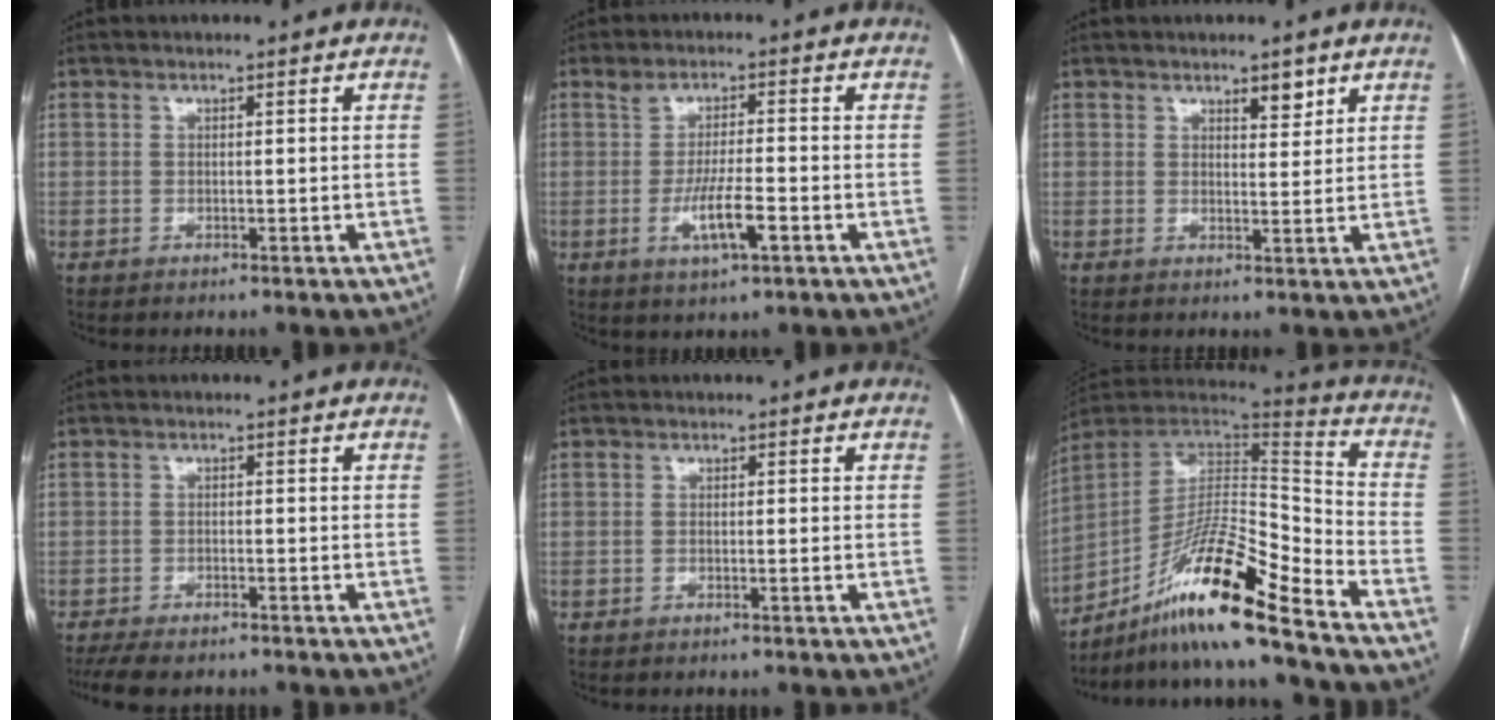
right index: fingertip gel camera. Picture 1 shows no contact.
{"total": 5.9, "force": [-1.9, 0.7, 5.6], "torque": [-0.104, -0.007, -0.029]}
{"total": 2.8, "force": [1.9, 1.0, 1.8], "torque": [-0.025, -0.004, 0.032]}
{"total": 7.3, "force": [-6.1, 2.1, 3.4], "torque": [-0.050, -0.005, -0.092]}
{"total": 0.6, "force": [-0.2, 0.0, 0.6], "torque": [-0.008, 0.002, 0.000]}
{"total": 18.7, "force": [-13.1, 0.5, 13.4], "torque": [-0.264, 0.002, -0.235]}